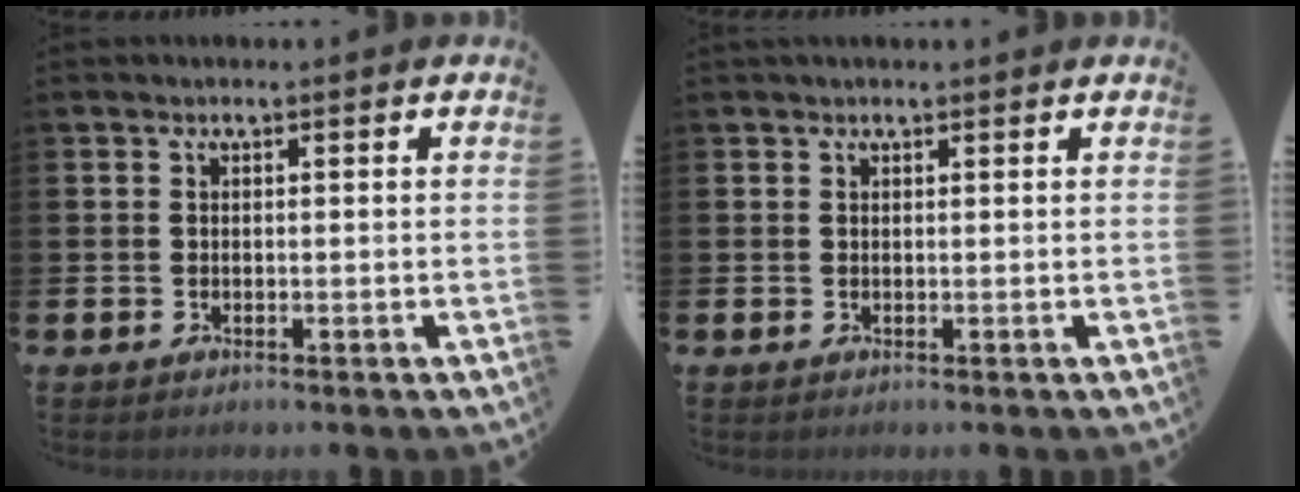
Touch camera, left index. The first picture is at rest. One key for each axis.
{"total": 0.7, "fx": 0.6, "fy": 0.1, "fz": 0.2, "tx": 0.006, "ty": -0.002, "tz": 0.009}